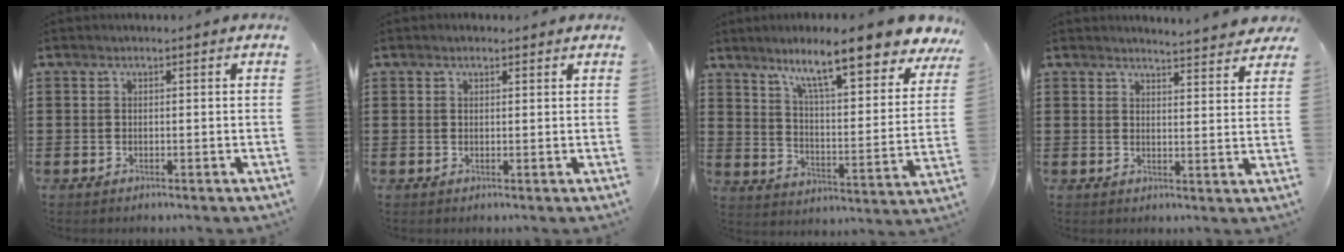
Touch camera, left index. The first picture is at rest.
{"total": 1.0, "force": [0.8, 0.4, 0.4], "torque": [-0.008, 0.004, 0.016]}
{"total": 11.9, "force": [9.2, 1.0, 7.4], "torque": [-0.148, -0.053, 0.149]}
{"total": 3.6, "force": [3.6, -0.3, 0.5], "torque": [-0.015, -0.021, 0.063]}